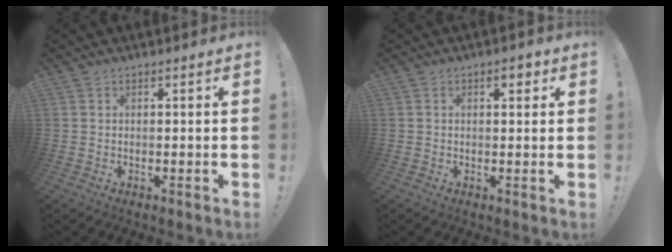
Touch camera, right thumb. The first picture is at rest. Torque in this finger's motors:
{"motor_torque": [0.46, 1.08, 0.33, -0.27, 0.00]}